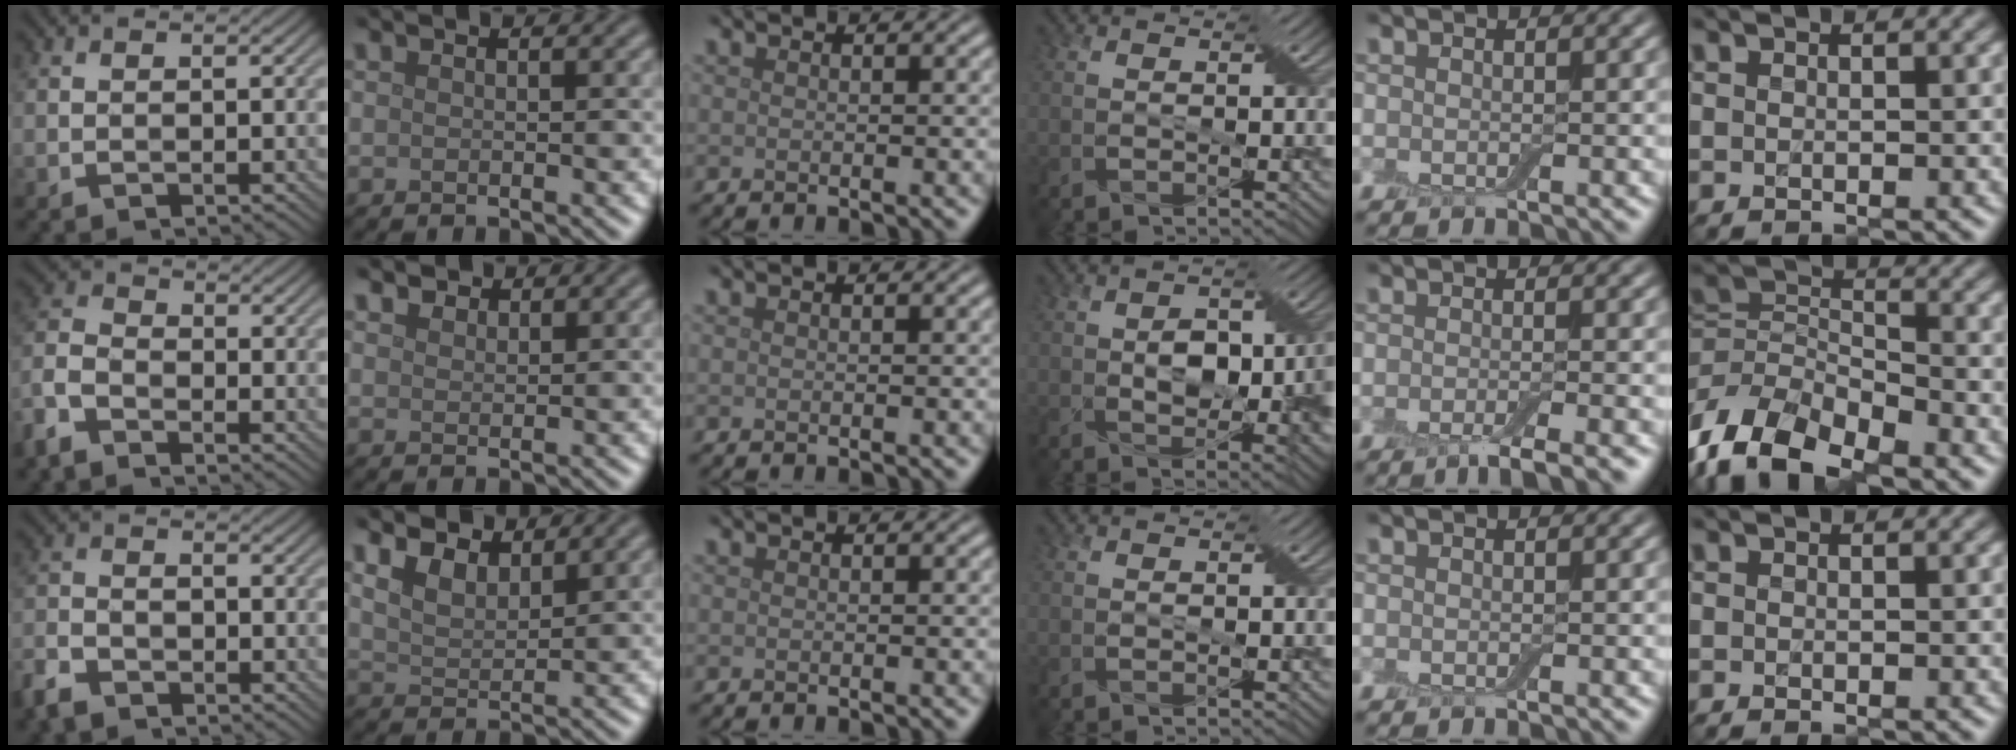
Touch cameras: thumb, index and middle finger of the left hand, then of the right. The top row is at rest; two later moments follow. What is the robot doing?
{"motion": "insert", "object": "backpack"}